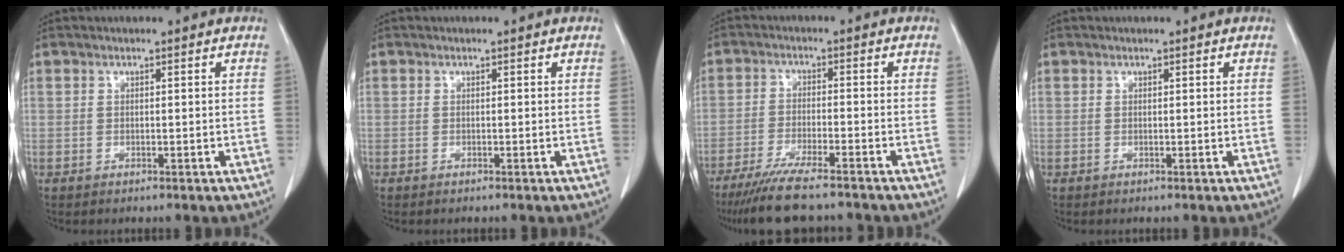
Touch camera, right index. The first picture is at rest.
{"total": 0.0}
{"total": 10.5, "force": [-8.9, 0.7, 5.6], "torque": [-0.090, -0.026, -0.142]}
{"total": 0.0}